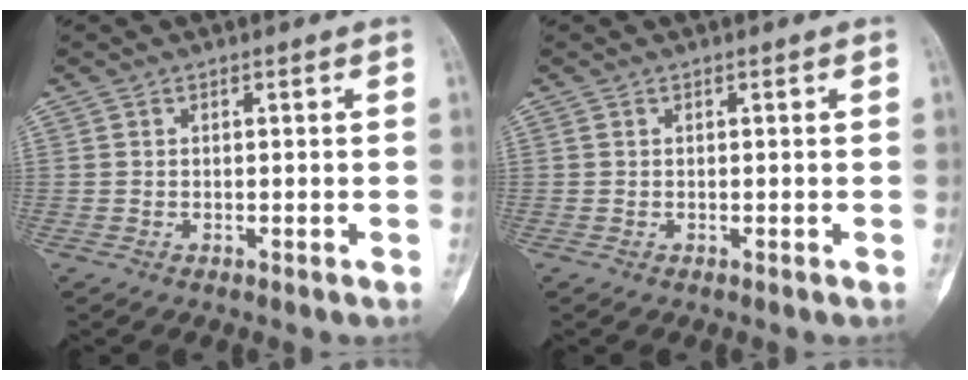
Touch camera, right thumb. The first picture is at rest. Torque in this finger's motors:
{"motor_torque": [0.23, -0.01, 0.03, -0.12, 0.09]}